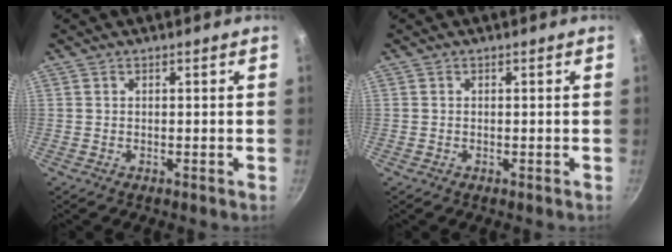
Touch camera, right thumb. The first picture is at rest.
{"total": 0.0}